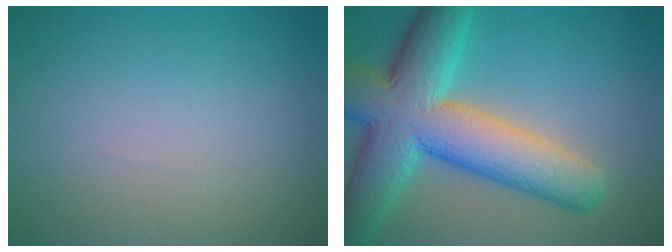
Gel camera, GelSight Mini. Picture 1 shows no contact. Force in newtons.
{"total": 12.0, "press": 12.0, "slide": 0.4}